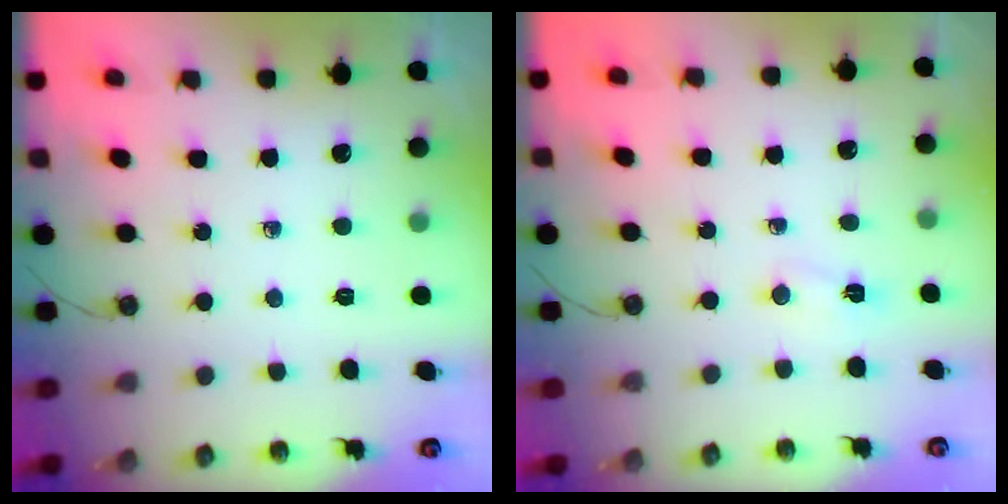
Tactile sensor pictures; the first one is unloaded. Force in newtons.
{"total": 2.1, "press": 2.0, "slide": 0.5}